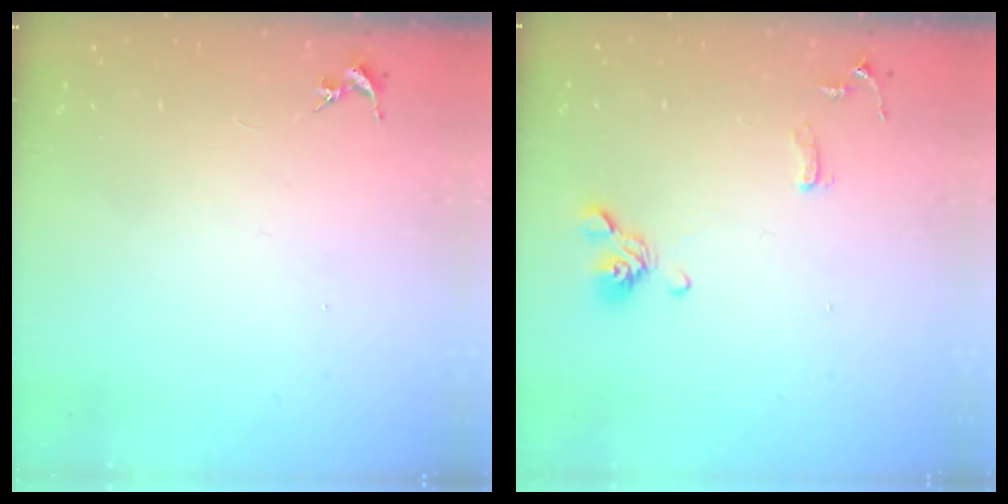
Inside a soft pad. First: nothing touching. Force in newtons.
{"total": 11.2, "press": 11.0, "slide": 2.0}